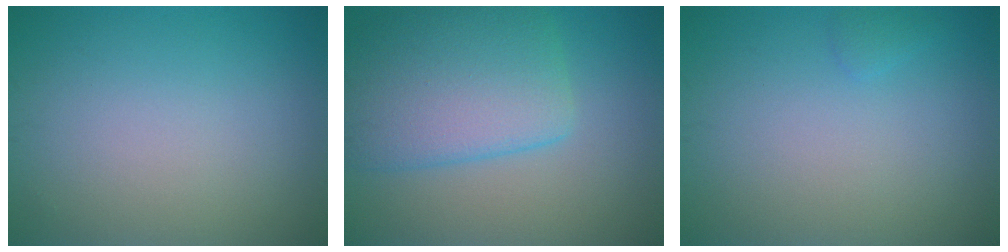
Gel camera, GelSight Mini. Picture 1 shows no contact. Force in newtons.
{"total": 7.2, "press": 7.2, "slide": 0.2}
{"total": 0.6, "press": 0.6, "slide": 0.0}